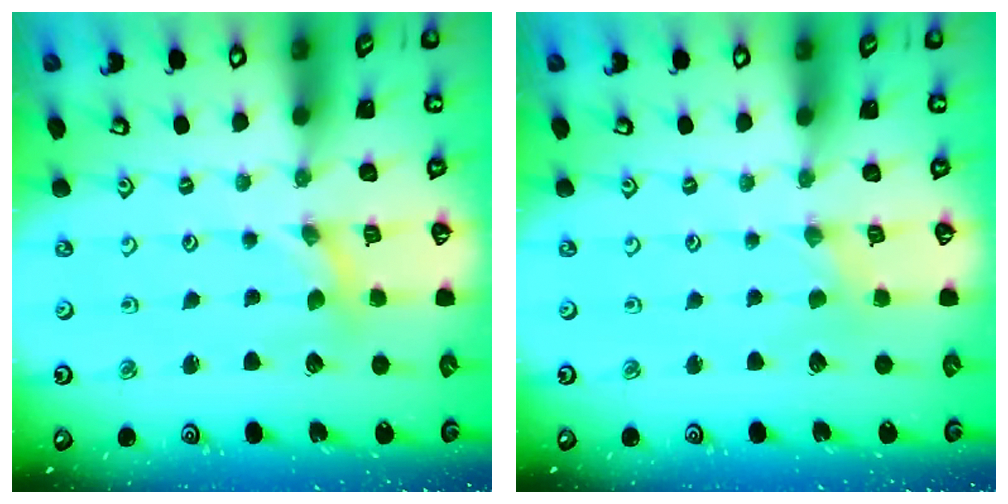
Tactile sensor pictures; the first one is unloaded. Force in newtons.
{"total": 0.0}